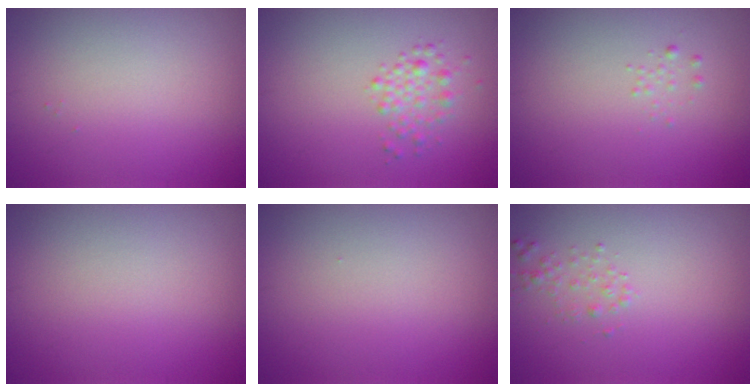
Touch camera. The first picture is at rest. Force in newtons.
{"total": 1.9, "press": 1.9, "slide": 0.0}
{"total": 0.6, "press": 0.6, "slide": 0.0}
{"total": 0.0}
{"total": 0.0}
{"total": 1.0, "press": 1.0, "slide": 0.0}